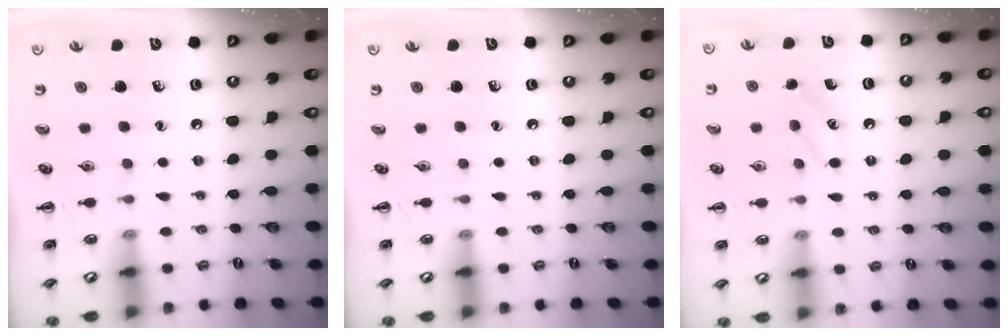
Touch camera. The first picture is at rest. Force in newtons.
{"total": 0.0}
{"total": 6.6, "press": 6.5, "slide": 1.5}